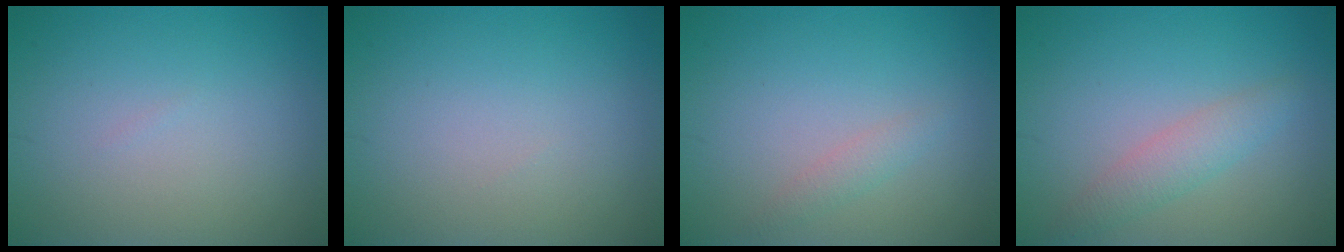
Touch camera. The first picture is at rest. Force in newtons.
{"total": 0.0}
{"total": 1.2, "press": 1.2, "slide": 0.0}
{"total": 2.3, "press": 2.3, "slide": 0.0}